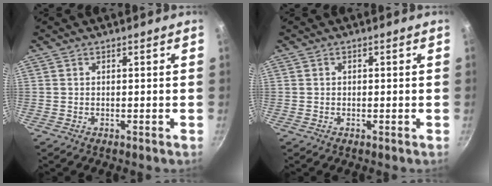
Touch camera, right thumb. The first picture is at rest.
{"total": 0.6, "force": [0.0, 0.5, 0.3], "torque": [-0.004, 0.005, 0.001]}